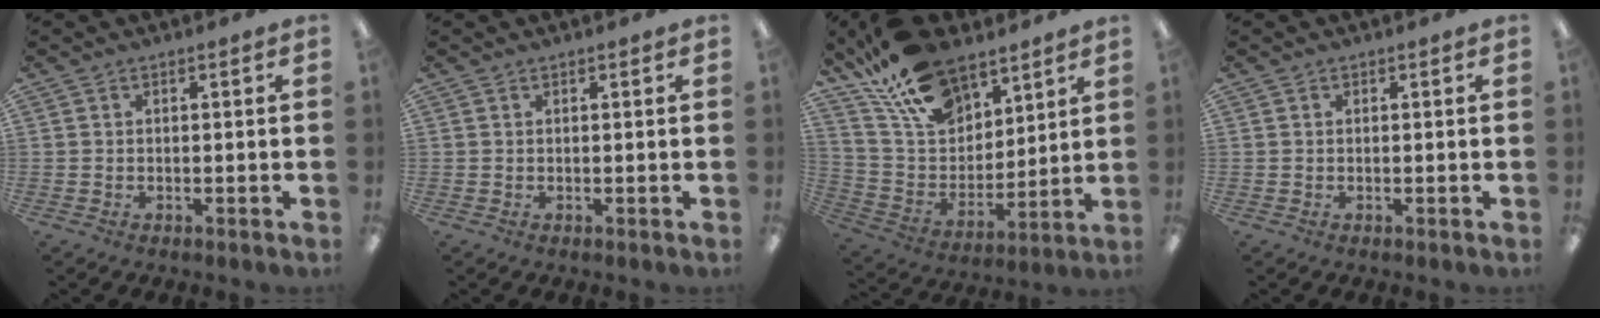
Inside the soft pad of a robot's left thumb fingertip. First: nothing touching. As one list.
[{"total": 0.0}, {"total": 19.8, "force": [13.8, 10.6, 9.4], "torque": [-0.188, -0.068, 0.255]}, {"total": 0.0}]